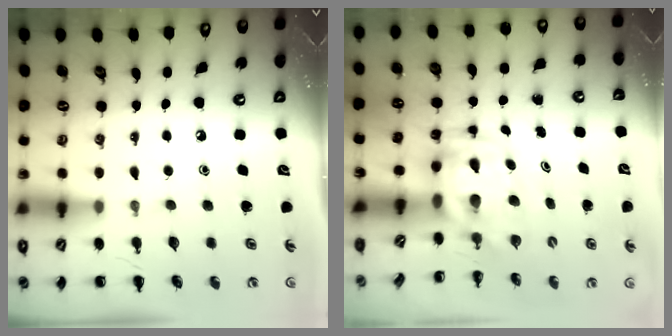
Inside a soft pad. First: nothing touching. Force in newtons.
{"total": 3.1, "press": 3.1, "slide": 0.7}